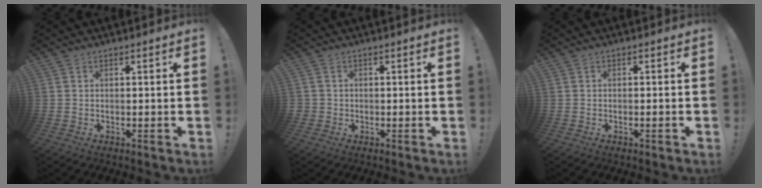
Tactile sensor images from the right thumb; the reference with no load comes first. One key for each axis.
{"total": 1.5, "fx": -0.2, "fy": 1.4, "fz": 0.3, "tx": -0.013, "ty": 0.006, "tz": -0.002}
{"total": 1.1, "fx": -0.7, "fy": -0.1, "fz": 0.7, "tx": -0.016, "ty": 0.002, "tz": -0.013}